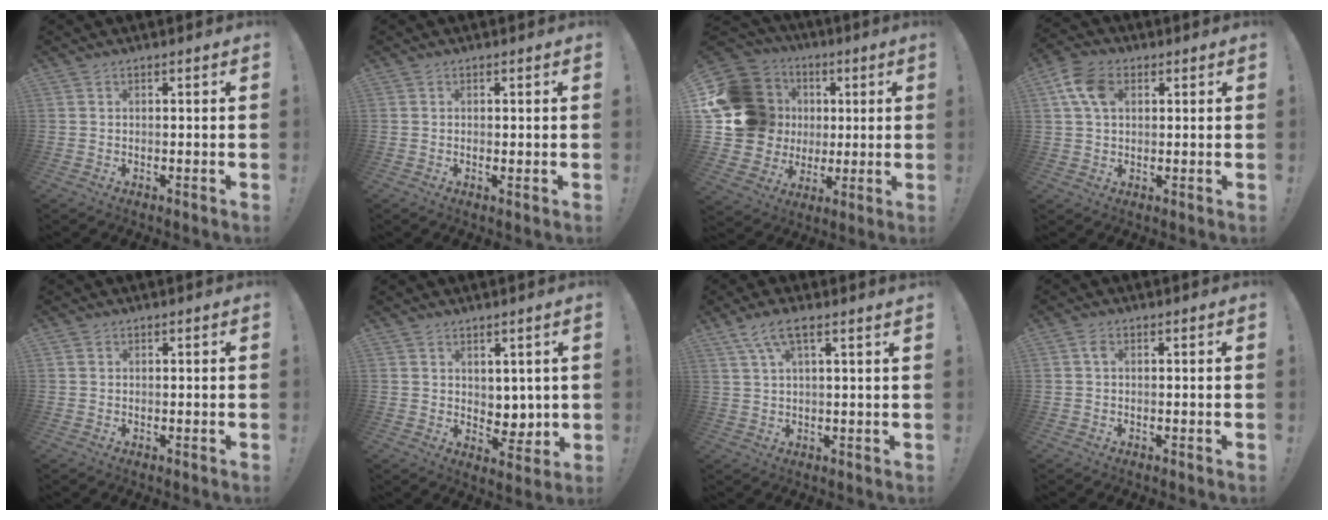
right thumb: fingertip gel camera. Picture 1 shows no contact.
{"total": 0.5, "force": [0.2, 0.2, 0.4], "torque": [0.000, -0.003, 0.003]}
{"total": 21.1, "force": [3.1, 18.5, 9.7], "torque": [-0.165, -0.007, 0.106]}
{"total": 9.8, "force": [2.9, 6.6, 6.5], "torque": [-0.126, 0.008, 0.056]}
{"total": 0.7, "force": [0.4, 0.6, 0.0], "torque": [0.006, -0.002, 0.006]}
{"total": 6.1, "force": [2.7, 5.0, 2.2], "torque": [-0.015, -0.032, 0.057]}
{"total": 5.9, "force": [3.3, 0.7, 4.8], "torque": [-0.093, -0.008, 0.059]}
{"total": 1.5, "force": [0.3, 0.8, 1.2], "torque": [-0.019, 0.002, 0.002]}